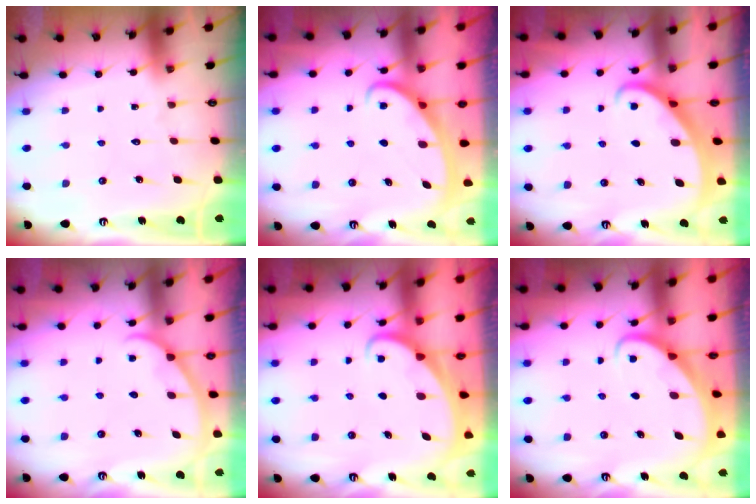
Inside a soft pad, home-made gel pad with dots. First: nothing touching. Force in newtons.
{"total": 2.6, "press": 2.5, "slide": 0.4}
{"total": 2.3, "press": 2.3, "slide": 0.1}
{"total": 2.2, "press": 2.2, "slide": 0.2}
{"total": 2.3, "press": 2.3, "slide": 0.2}
{"total": 2.4, "press": 2.4, "slide": 0.2}